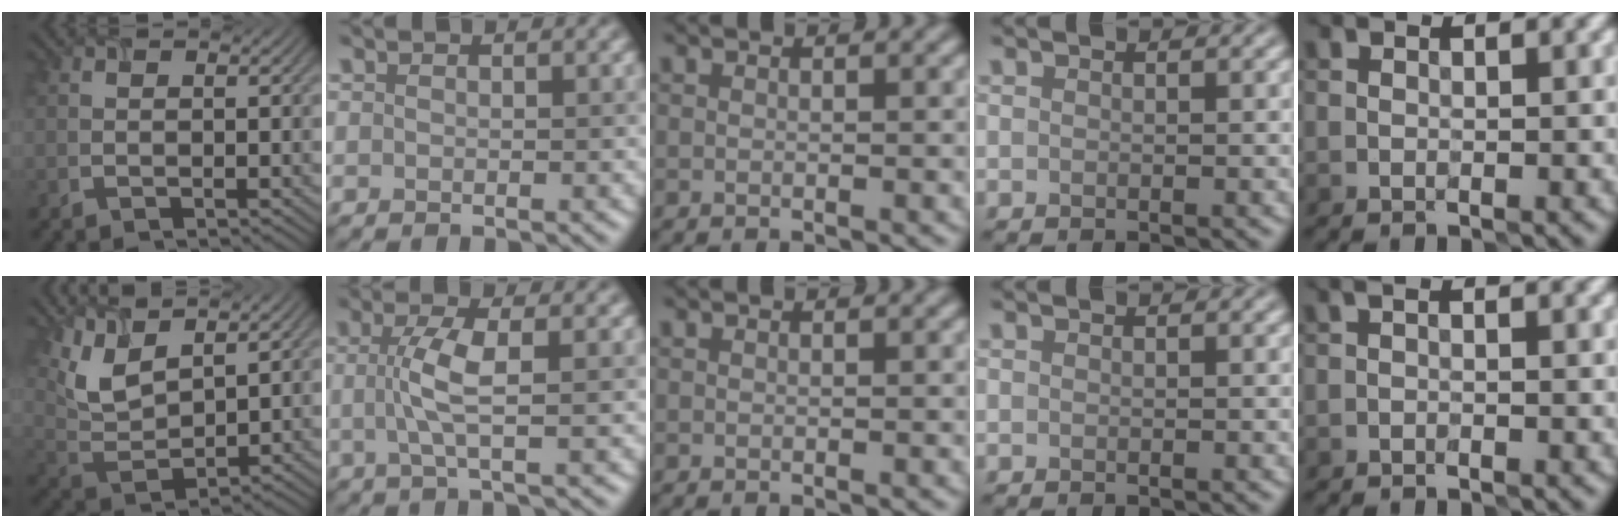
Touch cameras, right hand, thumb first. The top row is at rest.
{"thumb": {"total": 7.3, "force": [4.6, 2.8, 5.0], "torque": [-0.120, -0.003, 0.100]}, "index": {"total": 3.4, "force": [0.2, 0.6, 3.3], "torque": [-0.065, 0.010, 0.004]}}